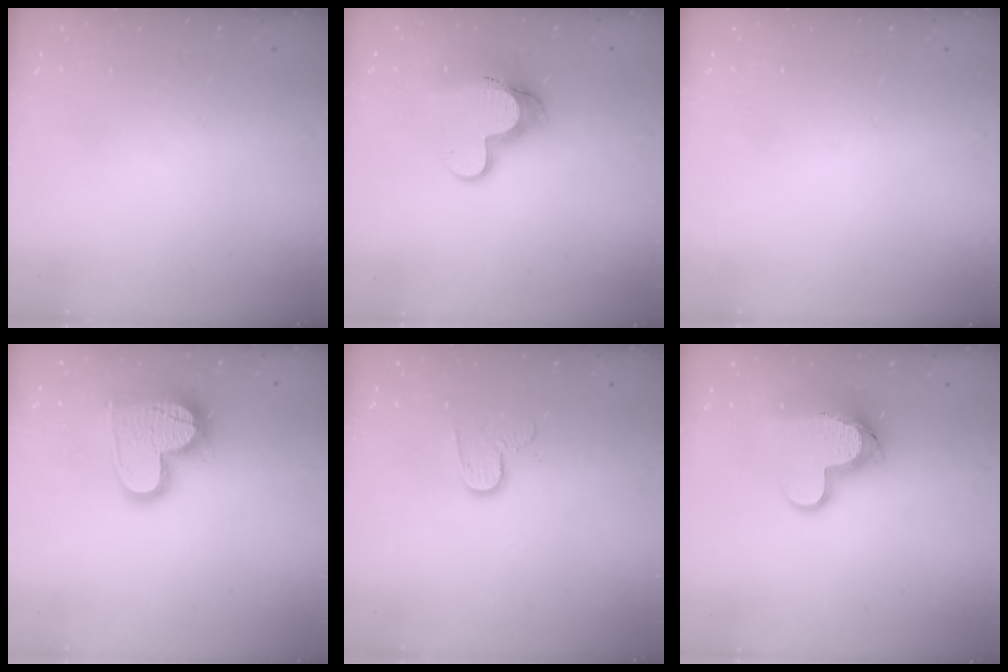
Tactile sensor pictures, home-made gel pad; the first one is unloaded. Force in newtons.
{"total": 11.5, "press": 11.4, "slide": 1.2}
{"total": 0.0}
{"total": 16.6, "press": 16.5, "slide": 1.6}
{"total": 6.4, "press": 6.4, "slide": 0.5}
{"total": 13.2, "press": 13.2, "slide": 0.9}